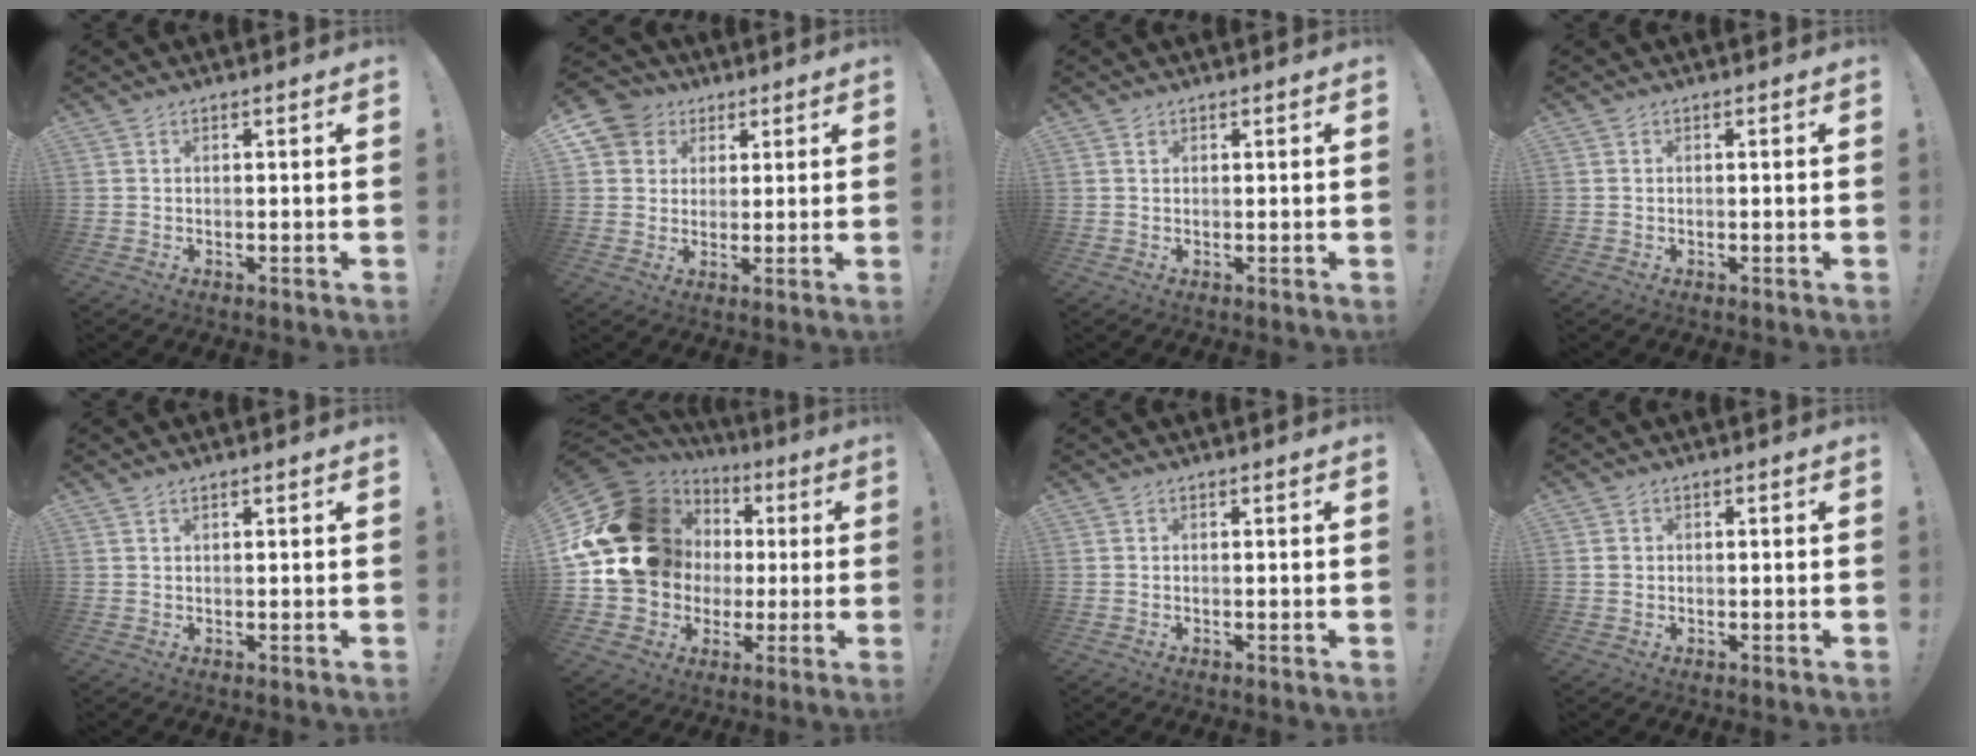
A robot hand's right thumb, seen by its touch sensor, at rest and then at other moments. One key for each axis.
{"total": 7.9, "fx": 2.8, "fy": 7.2, "fz": 1.8, "tx": -0.026, "ty": -0.011, "tz": 0.058}
{"total": 0.6, "fx": 0.4, "fy": 0.4, "fz": 0.1, "tx": 0.007, "ty": -0.004, "tz": 0.007}
{"total": 0.0}
{"total": 0.7, "fx": 0.5, "fy": 0.1, "fz": 0.4, "tx": -0.007, "ty": 0.000, "tz": 0.009}
{"total": 23.1, "fx": 4.2, "fy": 19.5, "fz": 11.7, "tx": -0.190, "ty": -0.024, "tz": 0.128}
{"total": 0.0}
{"total": 1.4, "fx": 0.1, "fy": 1.3, "fz": 0.5, "tx": -0.009, "ty": 0.005, "tz": 0.001}